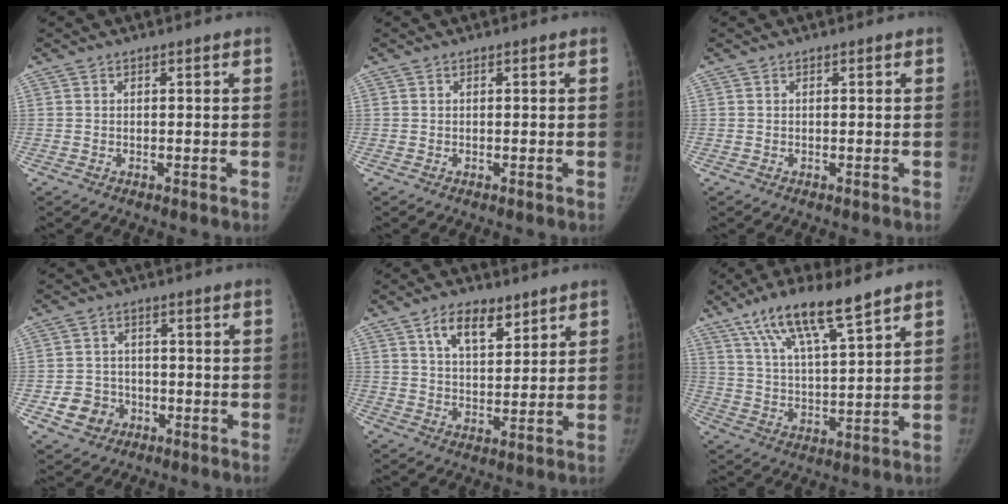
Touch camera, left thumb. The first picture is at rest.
{"total": 0.0}
{"total": 0.0}
{"total": 6.3, "force": [-2.5, 5.5, 1.8], "torque": [-0.005, 0.020, -0.038]}
{"total": 8.4, "force": [5.1, 4.1, 5.3], "torque": [-0.067, -0.029, 0.088]}
{"total": 14.0, "force": [9.2, 2.8, 10.2], "torque": [-0.175, -0.030, 0.172]}